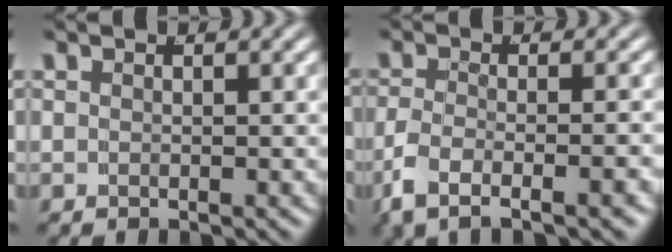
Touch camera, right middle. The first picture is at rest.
{"total": 3.9, "force": [-2.4, 0.9, 3.0], "torque": [-0.068, -0.008, -0.034]}